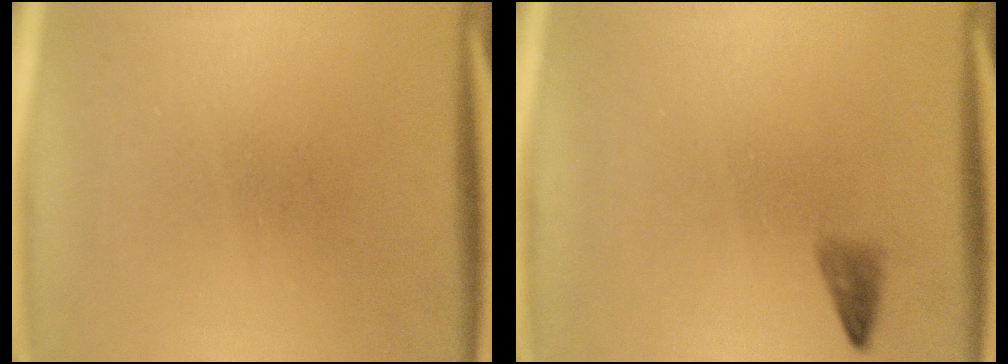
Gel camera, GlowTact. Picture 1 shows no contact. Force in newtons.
{"total": 1.2}